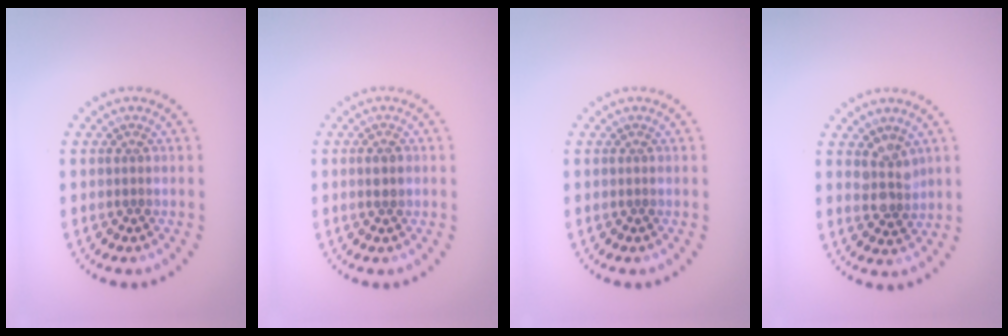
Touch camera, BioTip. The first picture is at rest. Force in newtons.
{"total": 1.2, "press": 1.2, "slide": 0.1}
{"total": 0.0}
{"total": 2.5, "press": 2.1, "slide": 1.3}